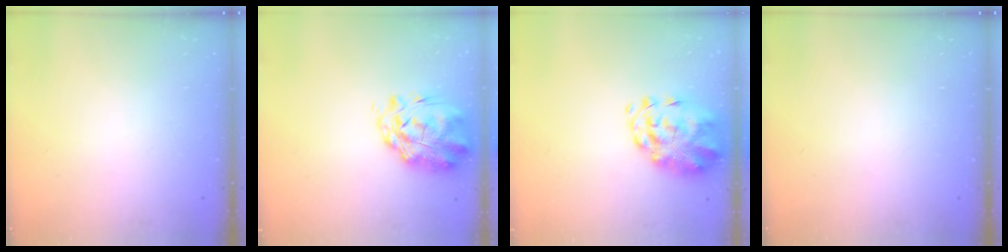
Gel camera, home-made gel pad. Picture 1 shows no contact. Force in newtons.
{"total": 3.3, "press": 2.8, "slide": 1.7}
{"total": 4.3, "press": 4.1, "slide": 1.3}
{"total": 0.0}